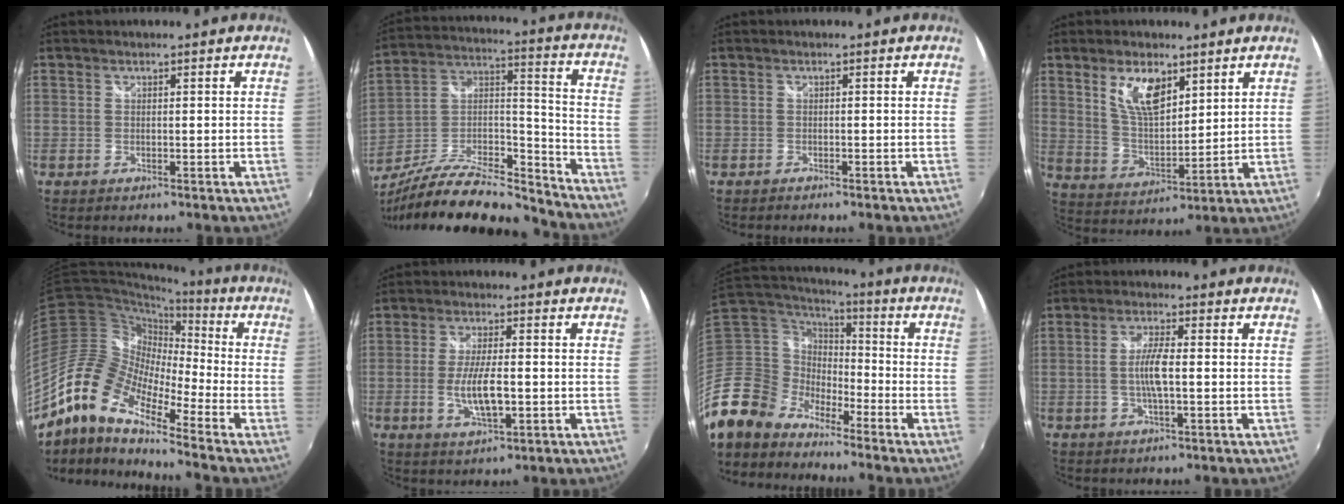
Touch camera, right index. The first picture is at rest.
{"total": 22.6, "force": [-18.0, 7.0, 11.8], "torque": [-0.215, 0.008, -0.292]}
{"total": 1.2, "force": [-1.0, 0.3, 0.4], "torque": [-0.013, -0.005, -0.018]}
{"total": 9.7, "force": [5.2, 4.3, 6.9], "torque": [-0.127, 0.004, 0.106]}
{"total": 16.2, "force": [-10.5, 5.9, 10.8], "torque": [-0.188, 0.001, -0.225]}
{"total": 7.3, "force": [-1.4, 2.2, 6.9], "torque": [-0.137, -0.010, -0.022]}
{"total": 11.8, "force": [-10.0, 6.1, 1.9], "torque": [-0.051, 0.026, -0.211]}
{"total": 5.4, "force": [-0.6, 1.0, 5.3], "torque": [-0.101, 0.000, -0.011]}